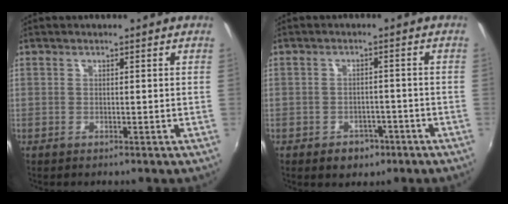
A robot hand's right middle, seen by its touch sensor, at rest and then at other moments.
{"total": 4.9, "force": [-2.9, 3.6, 1.7], "torque": [-0.048, 0.001, -0.029]}